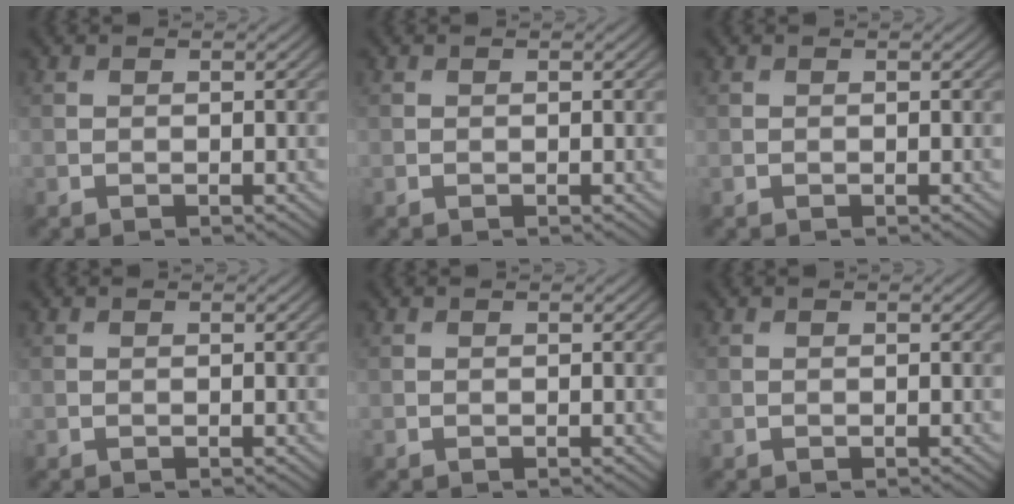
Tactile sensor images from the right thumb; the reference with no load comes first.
{"total": 0.0}
{"total": 0.0}
{"total": 0.0}
{"total": 0.0}
{"total": 0.0}